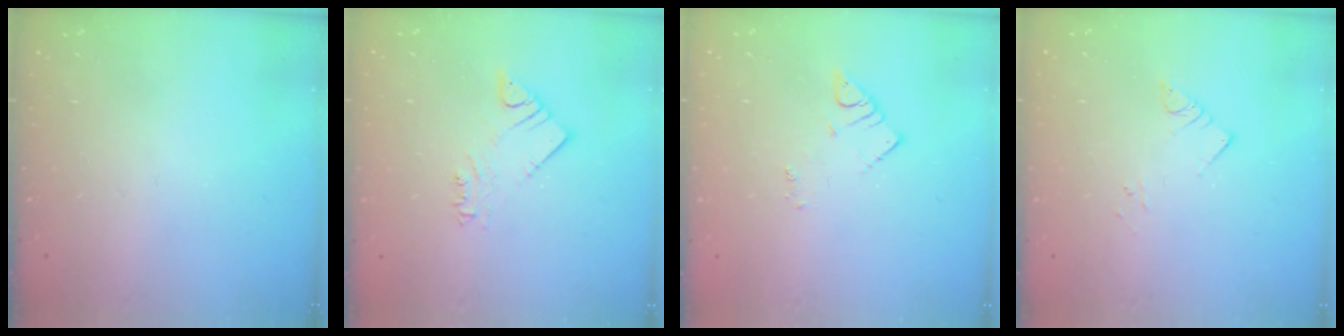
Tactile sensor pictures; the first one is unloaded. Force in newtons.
{"total": 3.4, "press": 3.4, "slide": 0.2}
{"total": 2.7, "press": 2.7, "slide": 0.4}
{"total": 3.3, "press": 3.3, "slide": 0.2}